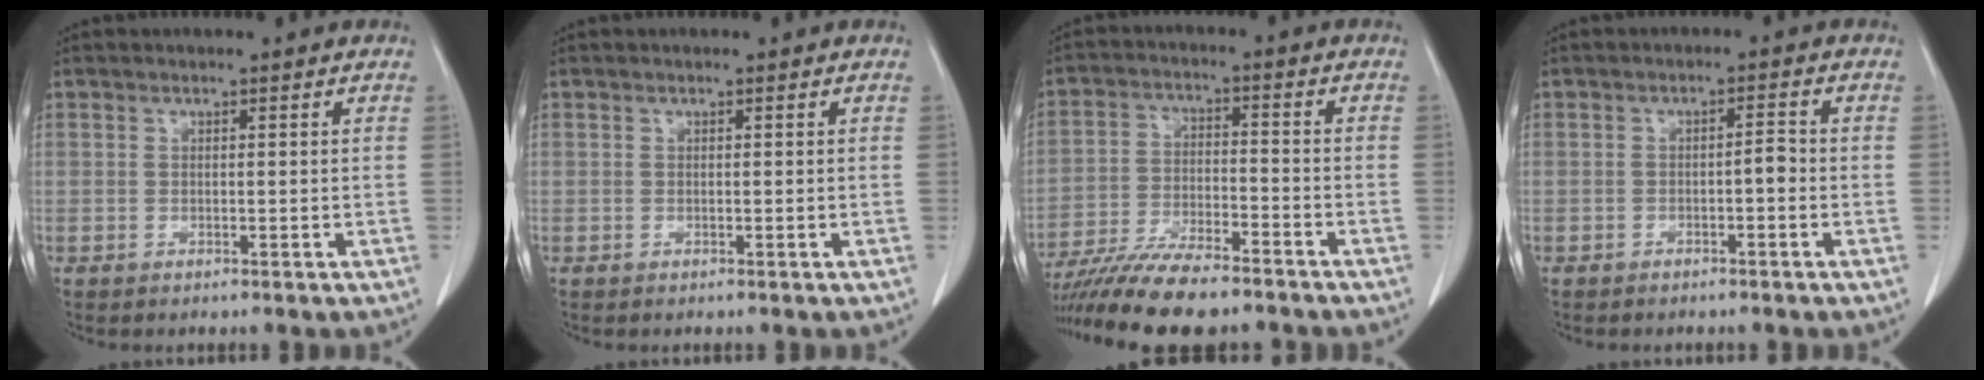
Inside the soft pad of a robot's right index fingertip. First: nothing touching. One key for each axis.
{"total": 0.0}
{"total": 15.1, "fx": -12.9, "fy": 2.4, "fz": 7.5, "tx": -0.140, "ty": -0.018, "tz": -0.215}
{"total": 1.9, "fx": -0.8, "fy": 0.4, "fz": 1.7, "tx": -0.025, "ty": 0.004, "tz": -0.012}